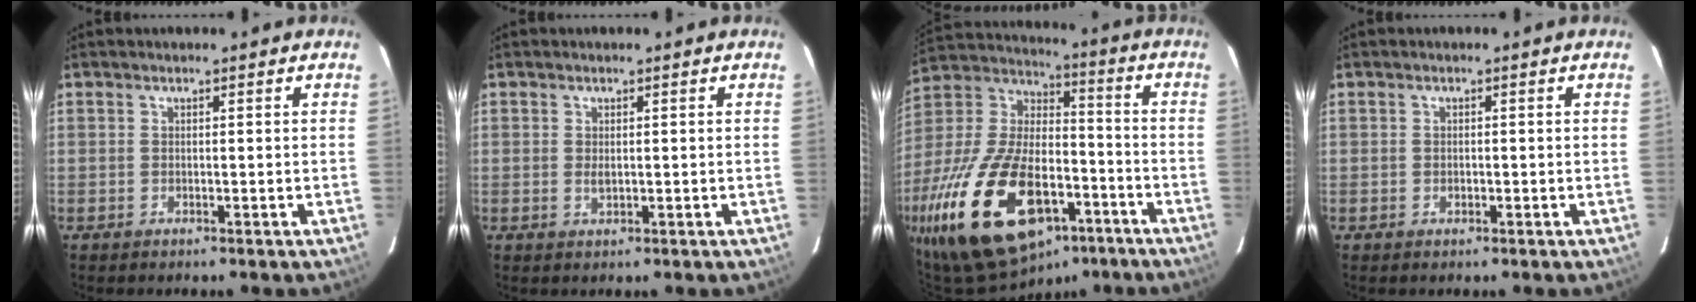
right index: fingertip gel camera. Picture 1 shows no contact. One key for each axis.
{"total": 1.3, "fx": 0.0, "fy": 0.7, "fz": 1.1, "tx": -0.020, "ty": 0.000, "tz": 0.002}
{"total": 29.6, "fx": -15.5, "fy": 14.4, "fz": 20.7, "tx": -0.406, "ty": -0.016, "tz": -0.249}
{"total": 0.9, "fx": -0.3, "fy": 0.7, "fz": 0.4, "tx": -0.004, "ty": 0.000, "tz": -0.004}